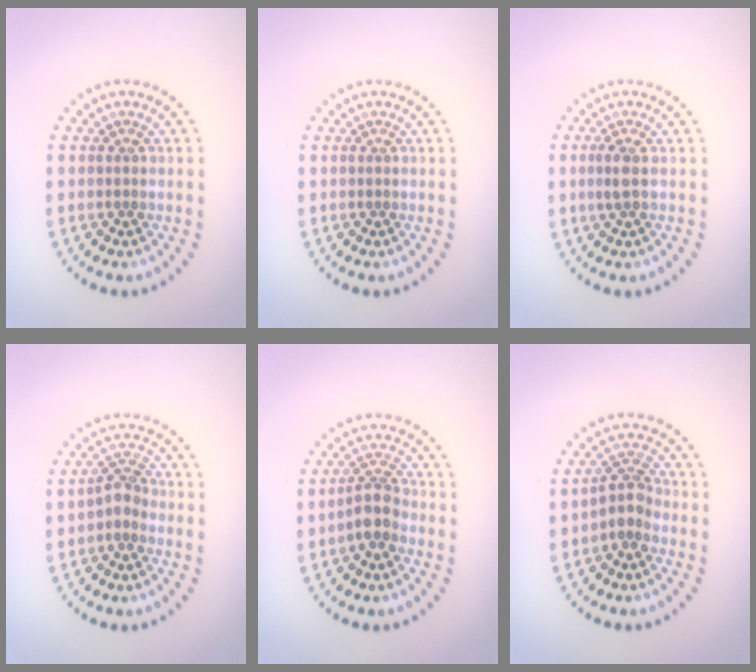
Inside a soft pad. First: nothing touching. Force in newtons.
{"total": 0.0}
{"total": 1.2, "press": 1.1, "slide": 0.5}
{"total": 1.9, "press": 1.6, "slide": 1.1}
{"total": 2.7, "press": 2.2, "slide": 1.5}
{"total": 2.4, "press": 1.9, "slide": 1.5}